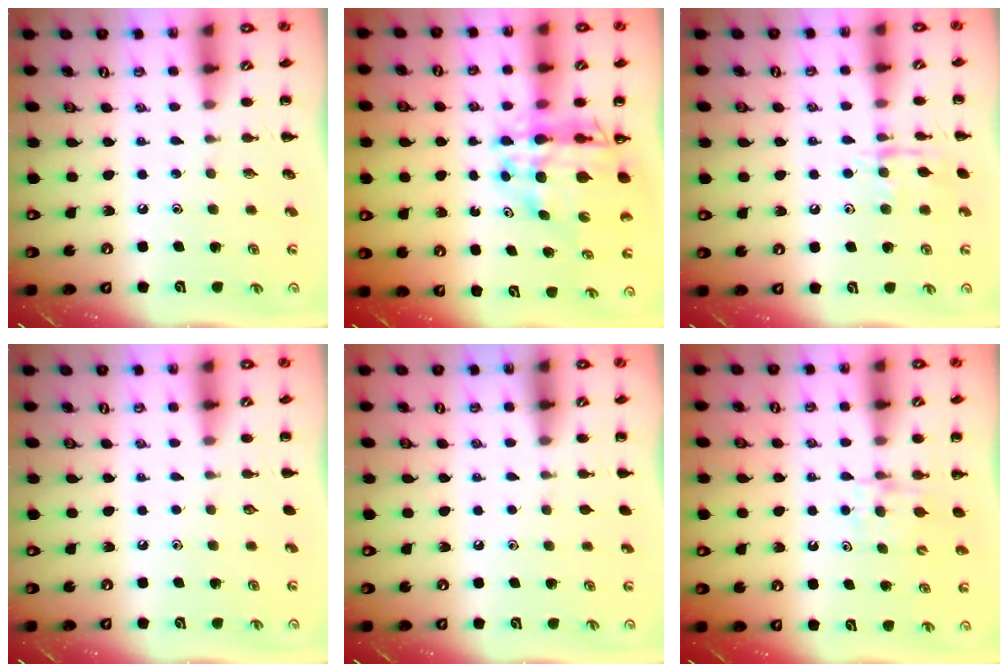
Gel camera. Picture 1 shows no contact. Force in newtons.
{"total": 13.3, "press": 12.7, "slide": 4.0}
{"total": 9.3, "press": 9.3, "slide": 0.5}
{"total": 0.0}
{"total": 1.1, "press": 1.1, "slide": 0.2}
{"total": 4.1, "press": 3.9, "slide": 1.4}